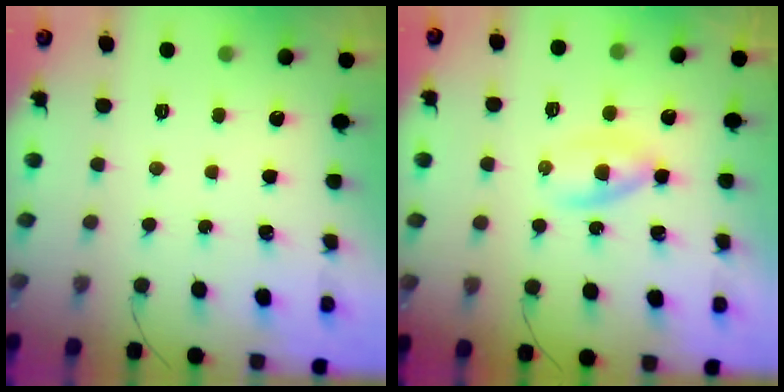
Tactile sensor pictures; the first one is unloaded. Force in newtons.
{"total": 3.0, "press": 2.8, "slide": 1.2}